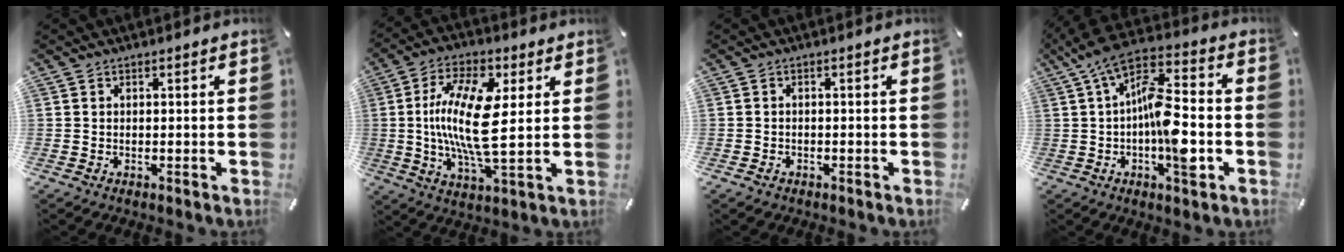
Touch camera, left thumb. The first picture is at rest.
{"total": 17.4, "force": [2.0, 6.2, 16.1], "torque": [-0.341, -0.011, 0.026]}
{"total": 1.0, "force": [-0.6, 0.8, 0.2], "torque": [-0.005, 0.003, -0.015]}
{"total": 16.4, "force": [-1.9, 6.6, 14.9], "torque": [-0.270, -0.002, -0.038]}